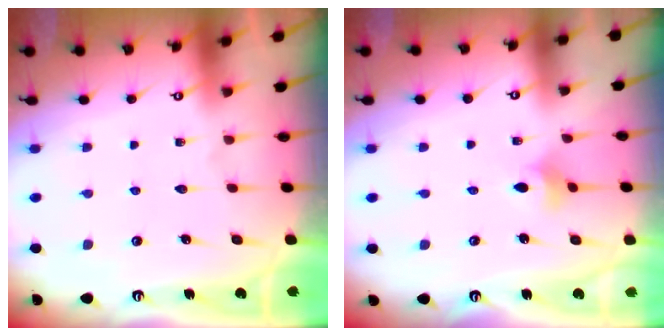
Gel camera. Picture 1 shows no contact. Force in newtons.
{"total": 4.4, "press": 4.4, "slide": 0.6}